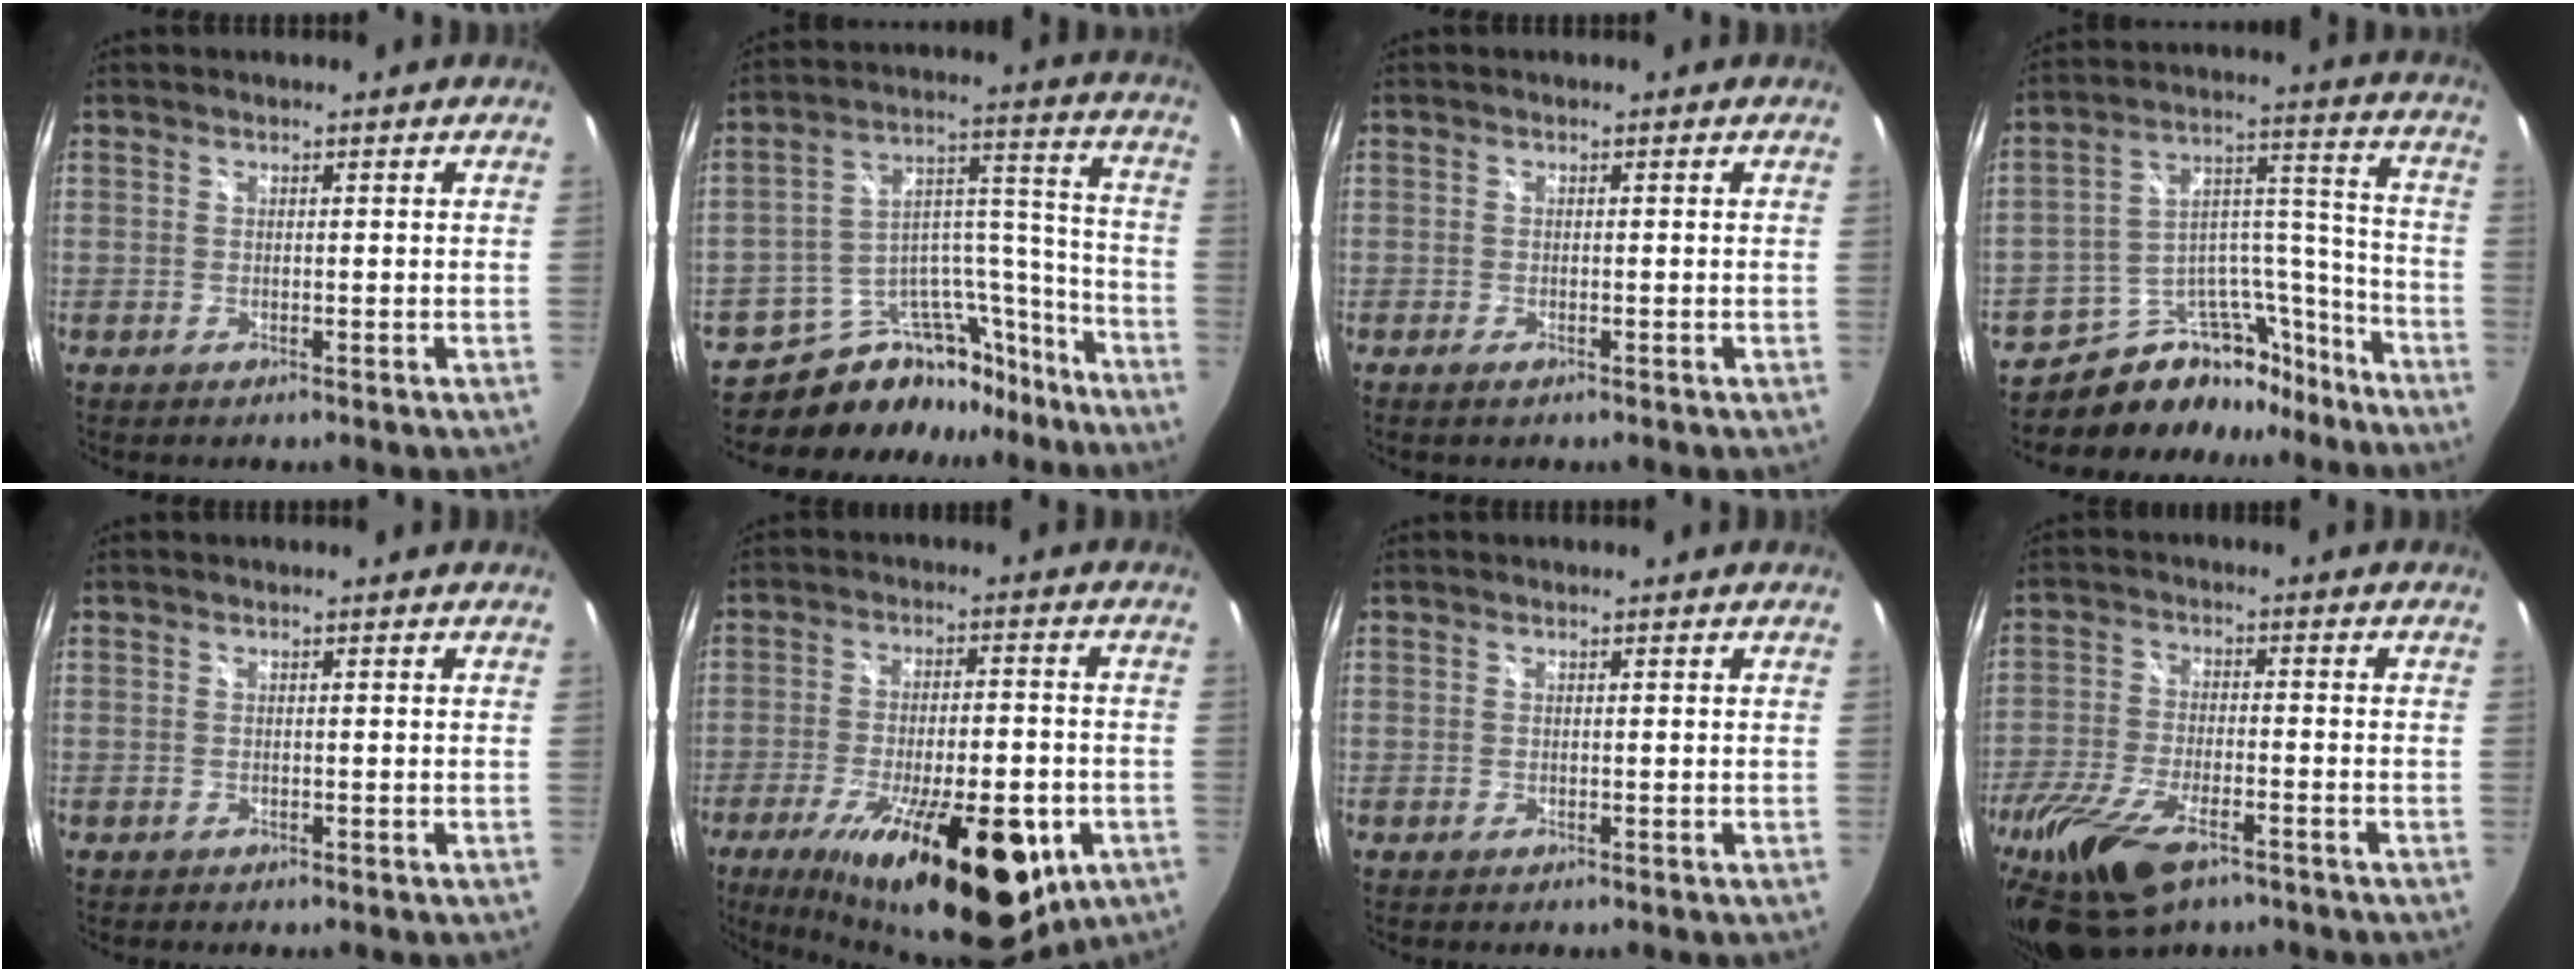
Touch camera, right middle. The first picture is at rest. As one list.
[{"total": 16.5, "force": [-14.5, 7.2, 3.2], "torque": [-0.046, 0.076, -0.214]}, {"total": 1.0, "force": [-0.7, 0.3, 0.6], "torque": [-0.011, -0.004, -0.013]}, {"total": 17.5, "force": [-14.6, 8.3, 4.7], "torque": [-0.076, 0.072, -0.213]}, {"total": 0.0}, {"total": 24.1, "force": [-12.2, 9.2, 18.6], "torque": [-0.319, -0.047, -0.171]}, {"total": 0.0}, {"total": 17.5, "force": [-11.3, 7.3, 11.2], "torque": [-0.258, -0.049, -0.207]}]